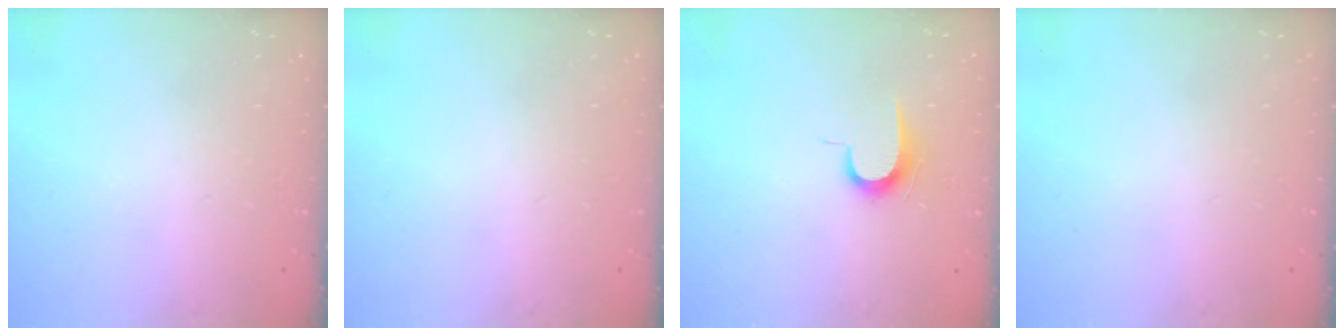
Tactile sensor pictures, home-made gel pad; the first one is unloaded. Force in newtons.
{"total": 0.0}
{"total": 7.2, "press": 7.1, "slide": 0.7}
{"total": 0.0}